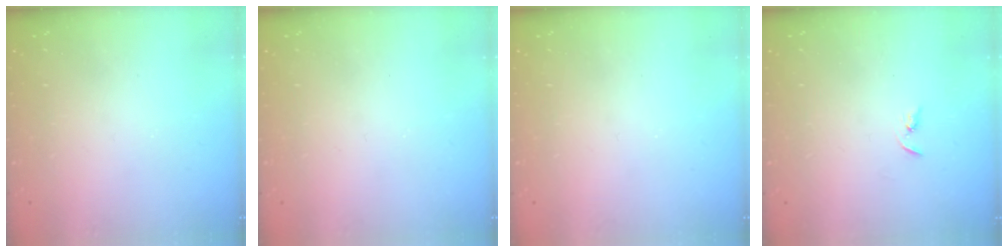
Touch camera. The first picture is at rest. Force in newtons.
{"total": 0.0}
{"total": 0.0}
{"total": 2.2, "press": 2.2, "slide": 0.2}